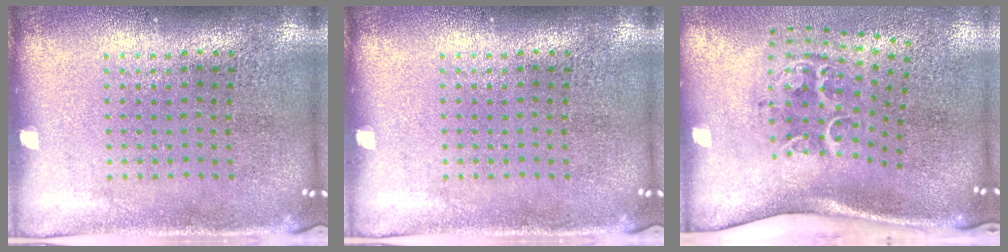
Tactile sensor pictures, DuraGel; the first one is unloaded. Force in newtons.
{"total": 0.0}
{"total": 2.3, "press": 1.4, "slide": 1.9}